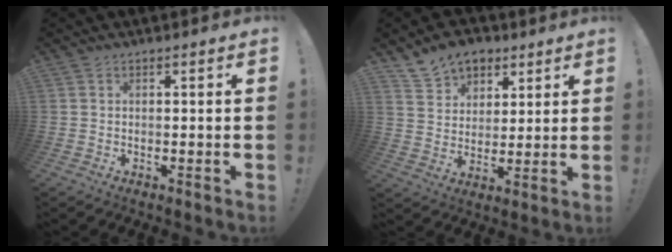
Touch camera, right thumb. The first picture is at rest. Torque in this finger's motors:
{"motor_torque": [-0.05, 0.10, 0.16, 0.07, 0.09]}